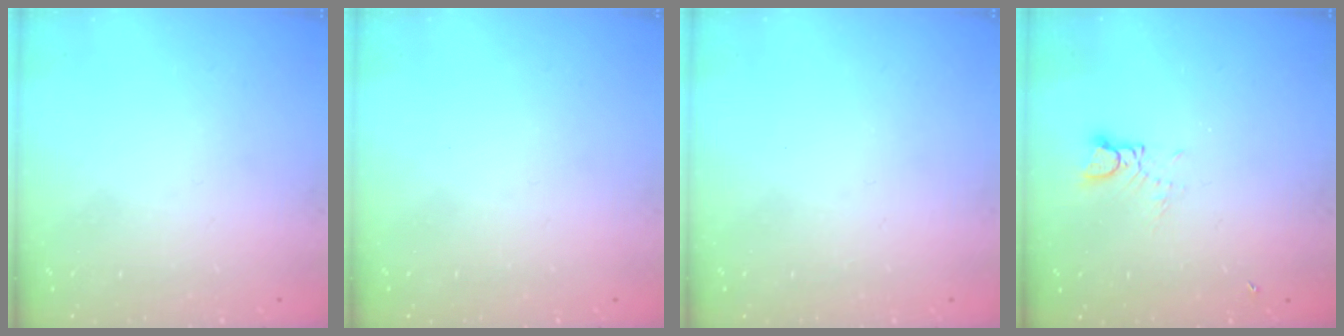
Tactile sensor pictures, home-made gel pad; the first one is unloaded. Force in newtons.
{"total": 0.0}
{"total": 0.0}
{"total": 2.7, "press": 2.7, "slide": 0.2}